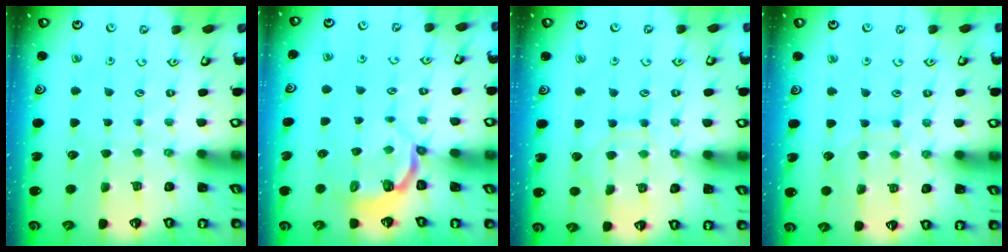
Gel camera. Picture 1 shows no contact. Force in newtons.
{"total": 4.0, "press": 3.2, "slide": 2.4}
{"total": 9.0, "press": 9.0, "slide": 0.8}
{"total": 7.6, "press": 7.5, "slide": 0.7}